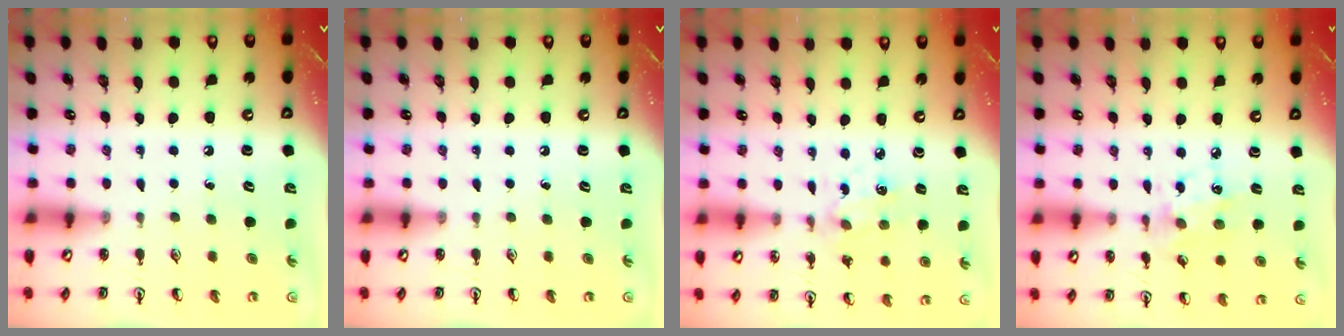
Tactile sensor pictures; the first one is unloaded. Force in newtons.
{"total": 0.0}
{"total": 2.5, "press": 2.4, "slide": 0.7}
{"total": 6.3, "press": 6.1, "slide": 1.6}